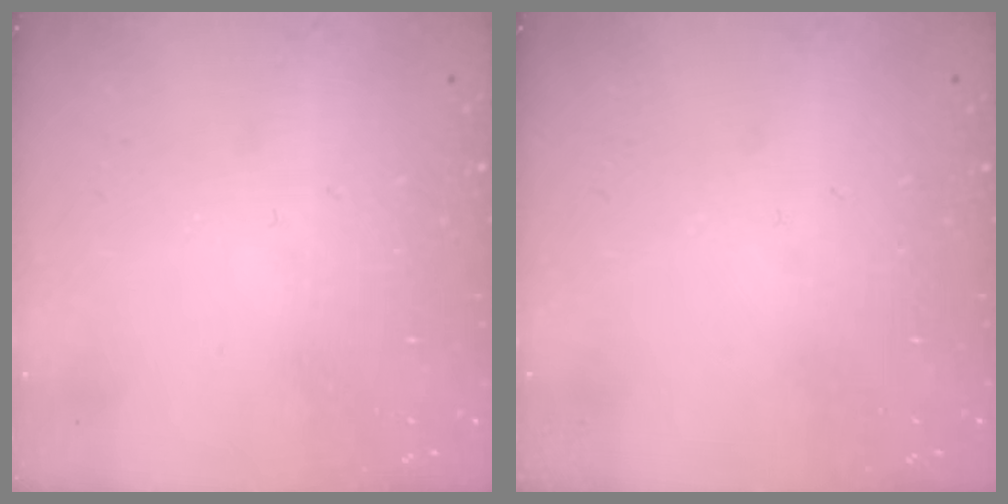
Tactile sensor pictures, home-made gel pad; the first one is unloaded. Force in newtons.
{"total": 0.0}